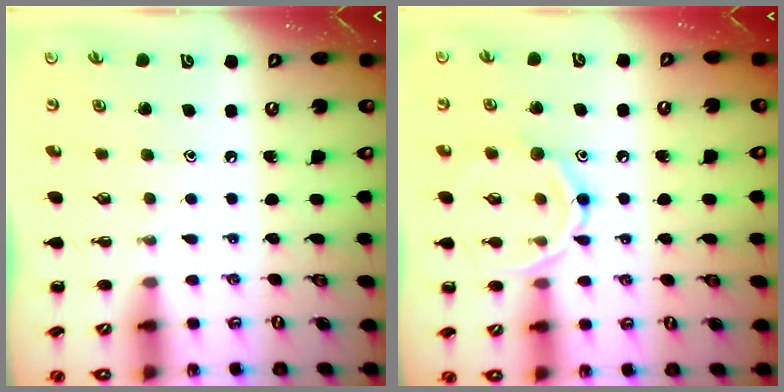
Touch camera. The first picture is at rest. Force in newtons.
{"total": 12.5, "press": 12.5, "slide": 0.8}